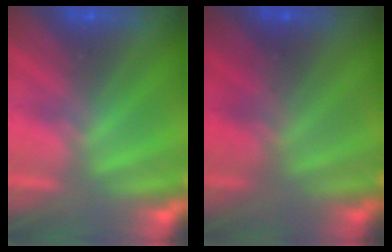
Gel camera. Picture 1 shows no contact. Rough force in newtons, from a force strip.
{"total": 2.9}